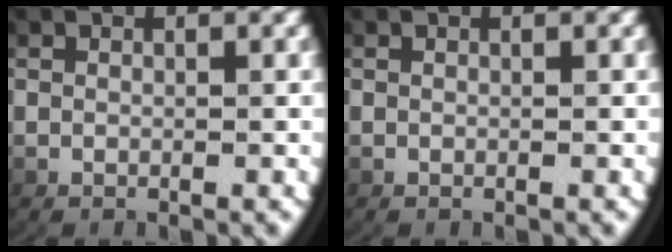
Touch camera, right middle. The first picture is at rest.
{"total": 0.0}